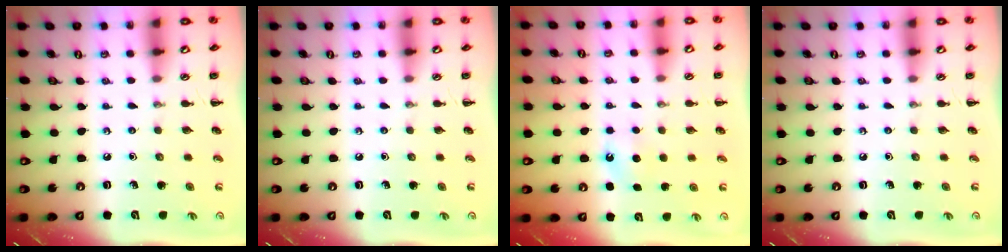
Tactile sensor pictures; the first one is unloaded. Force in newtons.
{"total": 0.0}
{"total": 5.1, "press": 4.9, "slide": 1.3}
{"total": 0.0}